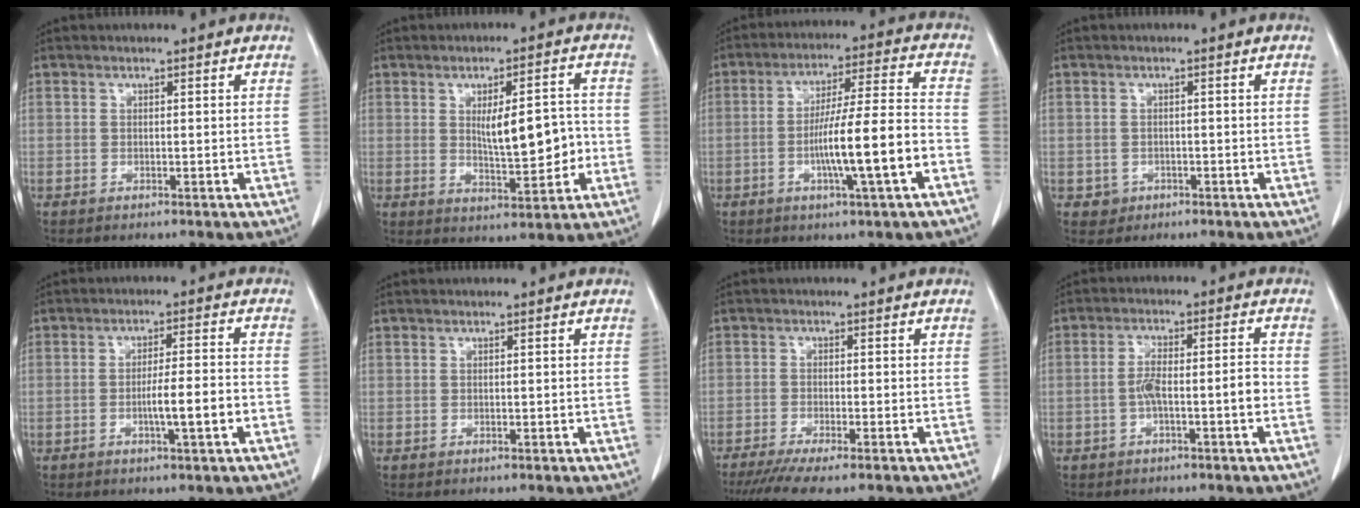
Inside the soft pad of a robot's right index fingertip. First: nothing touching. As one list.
[{"total": 8.8, "force": [-0.3, 2.7, 8.4], "torque": [-0.125, 0.006, 0.007]}, {"total": 12.7, "force": [-4.0, 0.0, 12.1], "torque": [-0.208, 0.005, -0.066]}, {"total": 2.1, "force": [-0.7, 1.9, 0.1], "torque": [0.006, 0.010, -0.006]}, {"total": 6.1, "force": [-1.9, 0.2, 5.8], "torque": [-0.094, 0.000, -0.030]}, {"total": 0.0}, {"total": 7.6, "force": [-6.0, 0.6, 4.7], "torque": [-0.070, -0.017, -0.095]}, {"total": 5.6, "force": [-1.5, 0.9, 5.3], "torque": [-0.100, 0.017, -0.025]}]